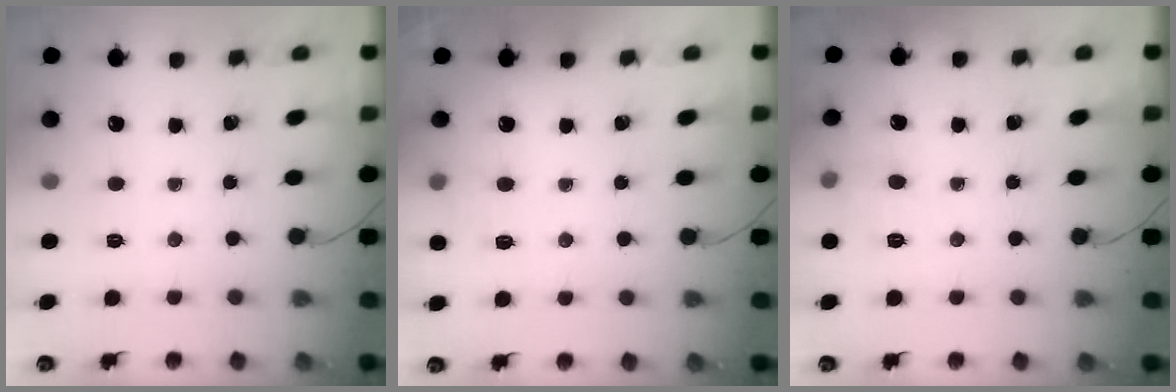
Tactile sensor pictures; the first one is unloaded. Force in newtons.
{"total": 6.4, "press": 6.2, "slide": 1.4}
{"total": 6.6, "press": 6.4, "slide": 1.6}